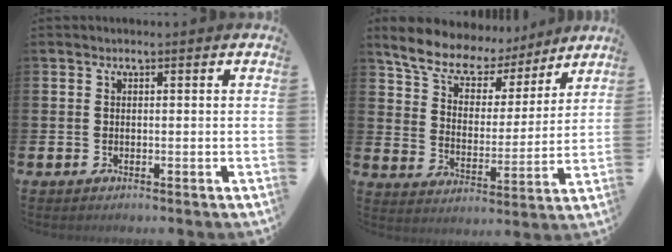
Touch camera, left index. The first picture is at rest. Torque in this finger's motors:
{"motor_torque": [1.12, -1.02, 0.61, 0.03]}